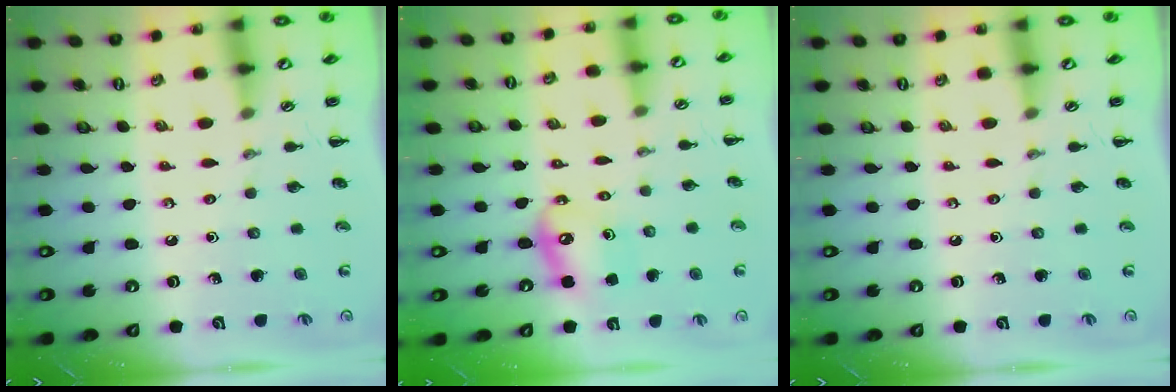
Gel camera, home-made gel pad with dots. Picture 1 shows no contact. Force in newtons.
{"total": 8.0, "press": 7.8, "slide": 1.8}
{"total": 0.0}